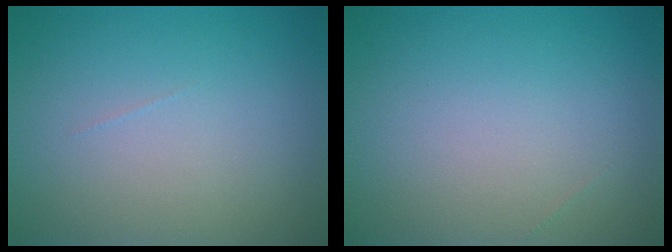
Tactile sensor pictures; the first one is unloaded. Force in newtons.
{"total": 0.0}